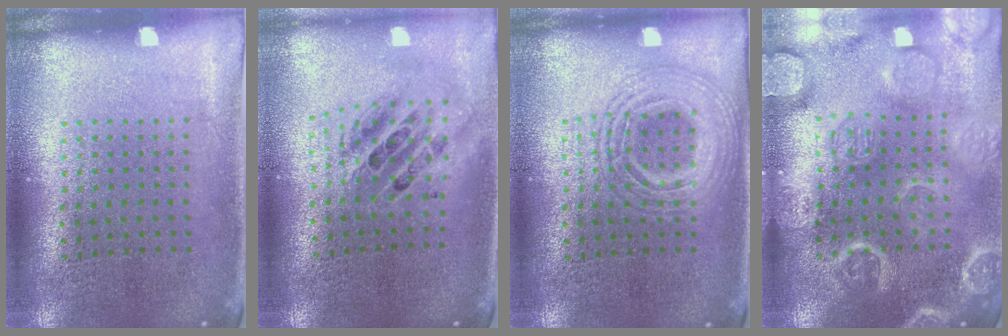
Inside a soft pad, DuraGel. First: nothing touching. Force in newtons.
{"total": 2.0, "press": 1.5, "slide": 1.3}
{"total": 2.6, "press": 2.6, "slide": 0.2}
{"total": 3.7, "press": 3.6, "slide": 0.5}